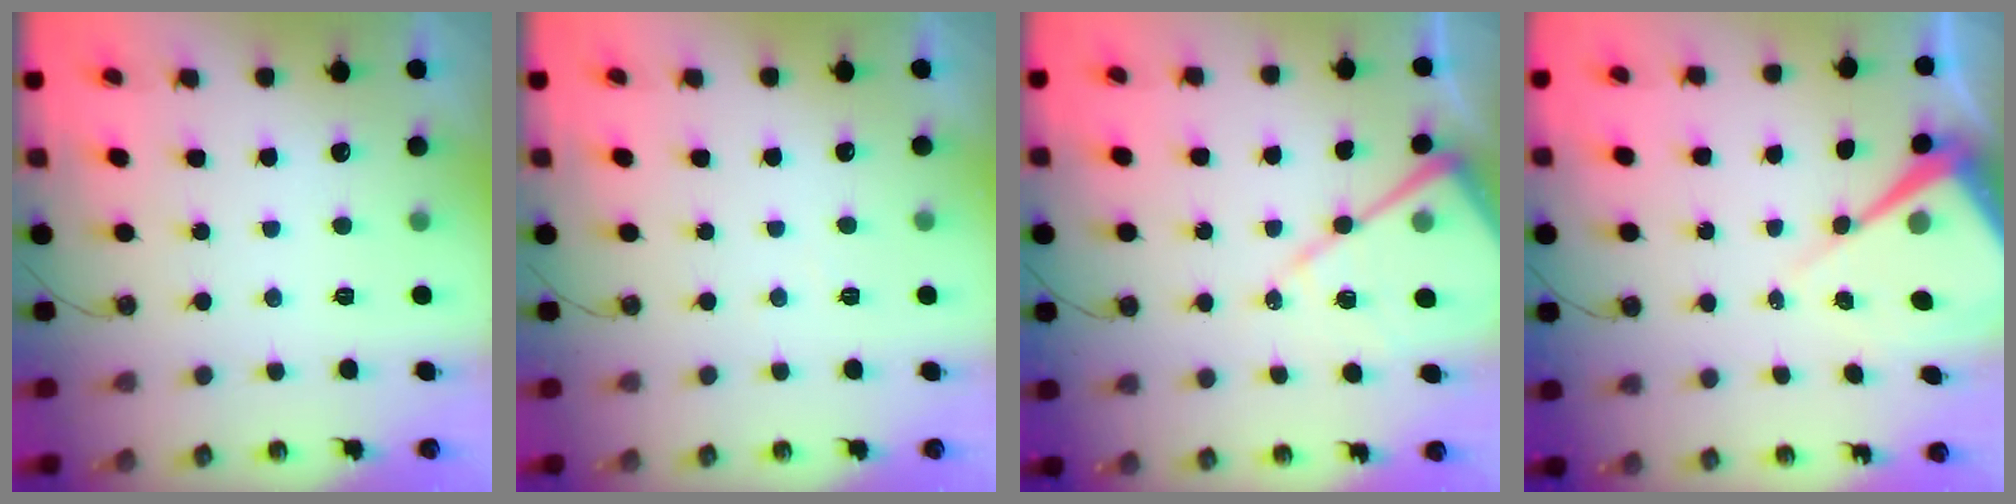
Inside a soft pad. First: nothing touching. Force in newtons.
{"total": 2.9, "press": 2.9, "slide": 0.5}
{"total": 14.2, "press": 14.1, "slide": 1.4}
{"total": 10.8, "press": 10.7, "slide": 0.7}